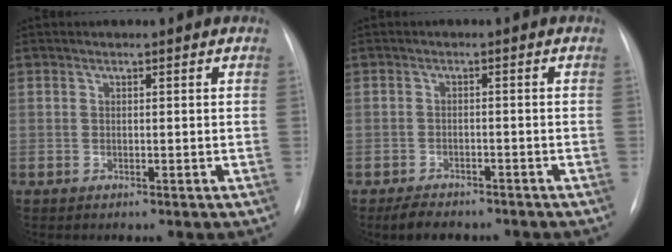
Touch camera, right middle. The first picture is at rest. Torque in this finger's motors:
{"motor_torque": [0.07, -0.07, 0.02, 0.03]}